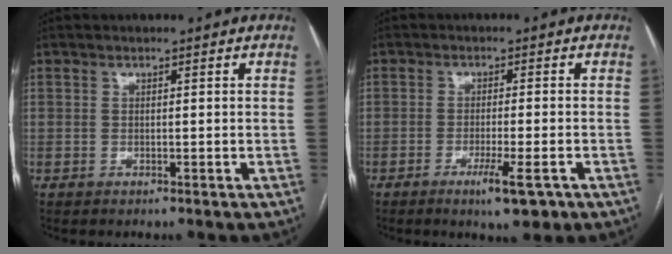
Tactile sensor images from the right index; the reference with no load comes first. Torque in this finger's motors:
{"motor_torque": [-0.09, -0.01, 0.02, -0.01]}